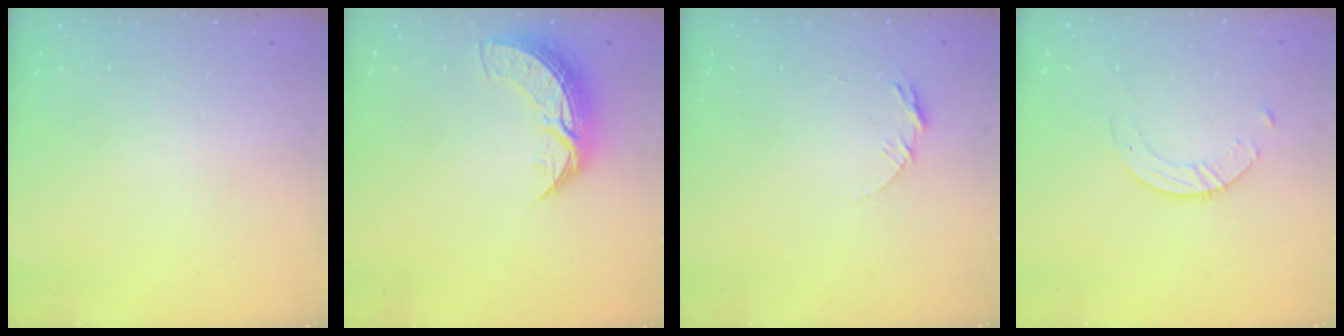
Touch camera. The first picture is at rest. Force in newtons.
{"total": 7.9, "press": 7.9, "slide": 0.6}
{"total": 5.7, "press": 5.7, "slide": 0.5}
{"total": 4.5, "press": 4.5, "slide": 0.3}